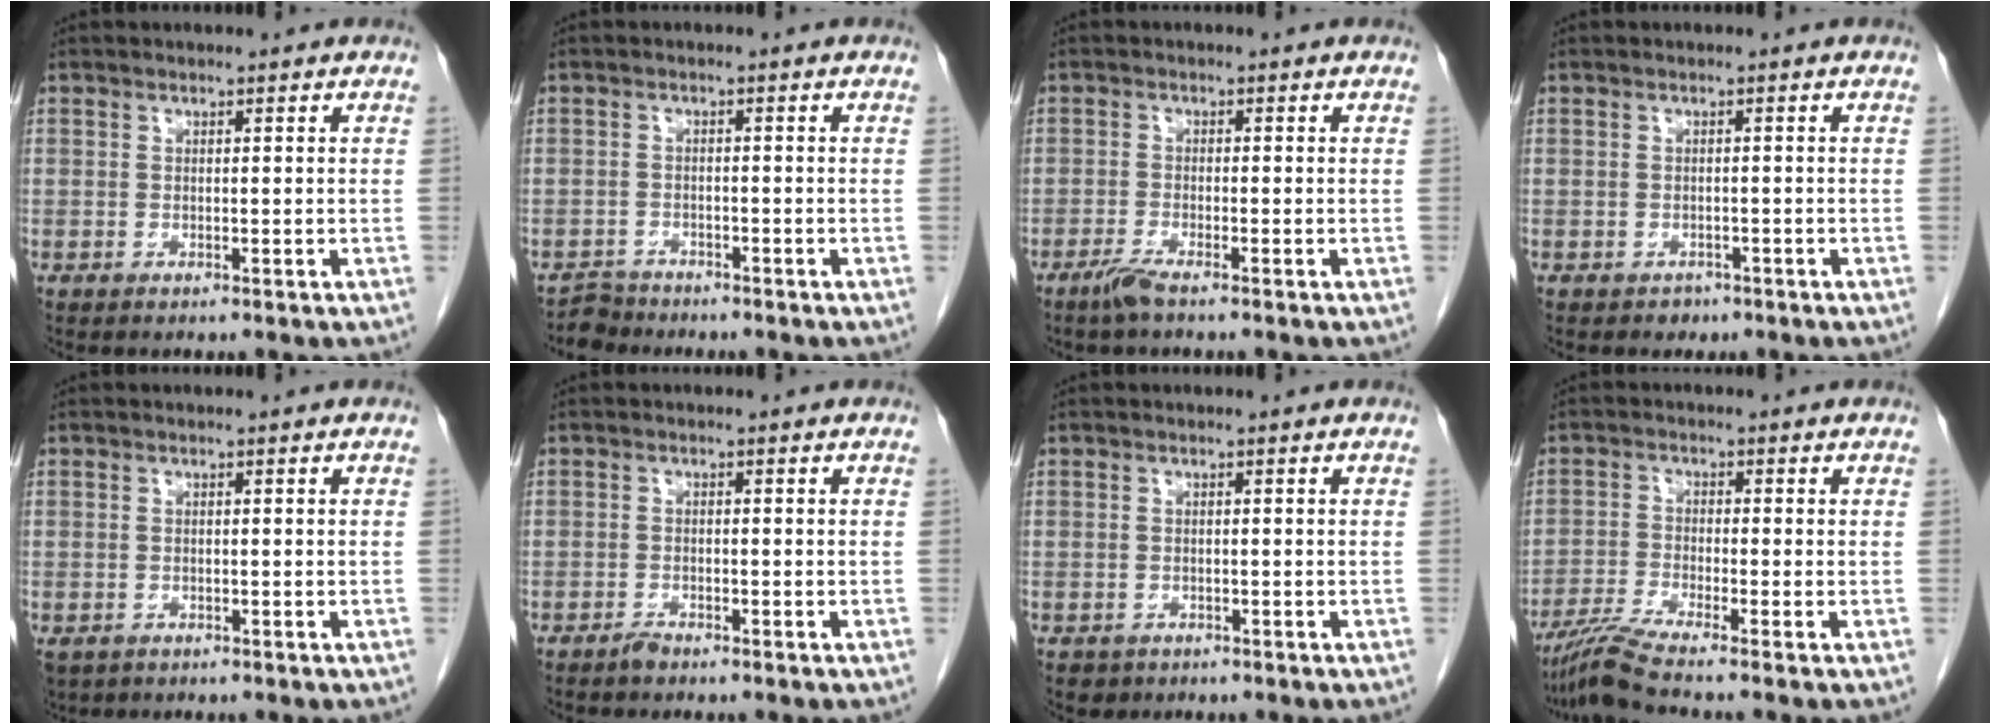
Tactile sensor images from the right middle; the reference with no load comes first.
{"total": 2.3, "force": [-2.0, 0.6, -0.8], "torque": [0.014, -0.004, -0.039]}
{"total": 2.3, "force": [-1.8, -0.1, 1.4], "torque": [-0.039, -0.006, -0.040]}
{"total": 1.1, "force": [-0.8, 0.8, 0.1], "torque": [-0.008, 0.001, -0.011]}
{"total": 3.0, "force": [-1.8, 2.2, 1.0], "torque": [-0.022, -0.004, -0.025]}
{"total": 1.1, "force": [-1.1, 0.3, 0.3], "torque": [-0.008, 0.000, -0.018]}
{"total": 1.4, "force": [-0.9, 1.1, 0.1], "torque": [-0.008, 0.002, -0.010]}
{"total": 5.4, "force": [-4.6, -1.7, 2.4], "torque": [-0.055, -0.024, -0.092]}